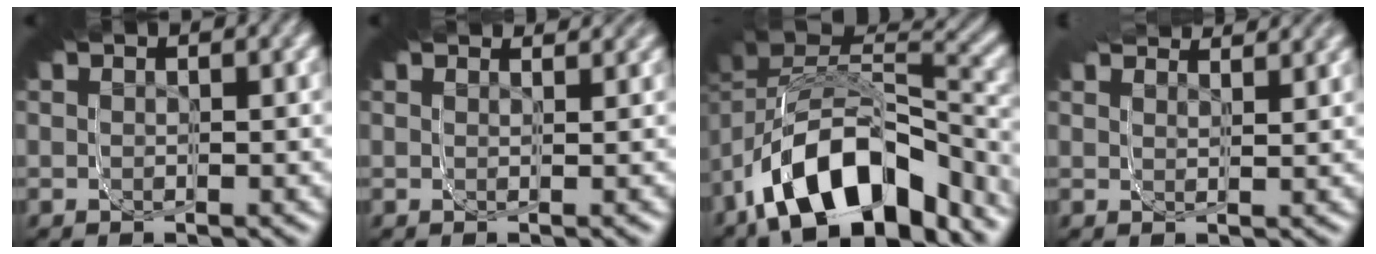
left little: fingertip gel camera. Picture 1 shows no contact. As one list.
[{"total": 1.4, "force": [1.3, -0.5, -0.1], "torque": [-0.006, 0.011, 0.017]}, {"total": 12.0, "force": [-8.3, 6.6, 5.6], "torque": [-0.107, -0.019, -0.128]}, {"total": 3.3, "force": [2.3, 1.9, 1.4], "torque": [-0.039, 0.026, 0.026]}]